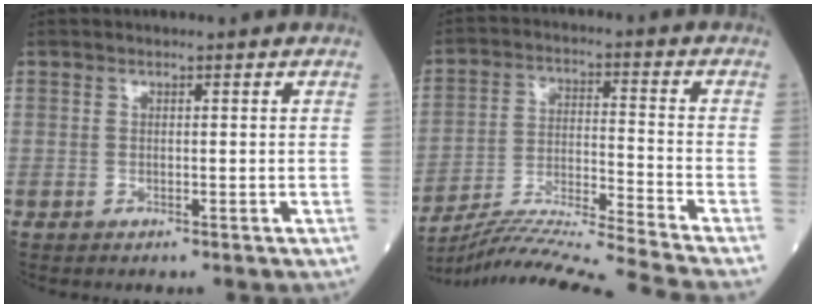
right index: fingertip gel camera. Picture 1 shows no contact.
{"total": 18.6, "force": [-17.0, -3.7, 6.5], "torque": [-0.119, -0.023, -0.276]}